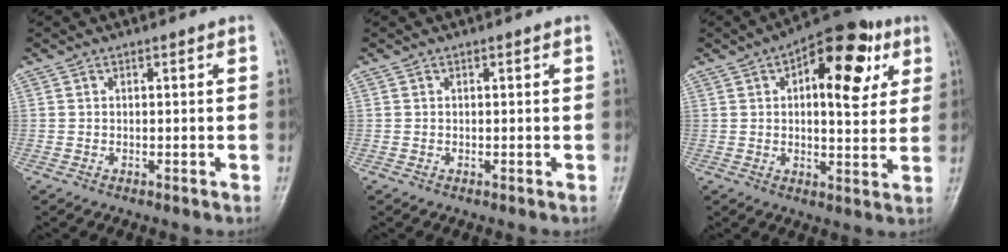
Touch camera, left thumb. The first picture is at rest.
{"total": 0.0}
{"total": 15.8, "force": [5.7, 7.5, 12.8], "torque": [-0.133, 0.001, 0.073]}